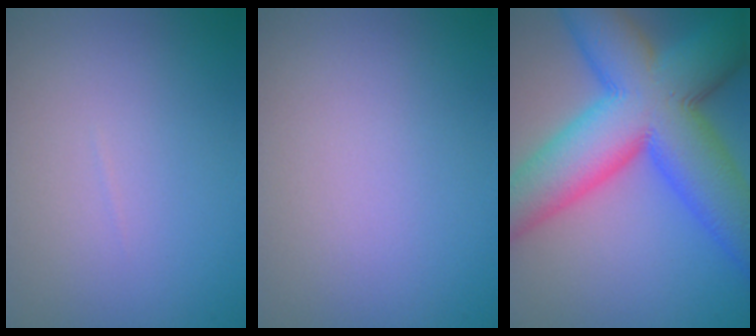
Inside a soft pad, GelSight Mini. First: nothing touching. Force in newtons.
{"total": 0.0}
{"total": 15.4, "press": 15.4, "slide": 0.6}